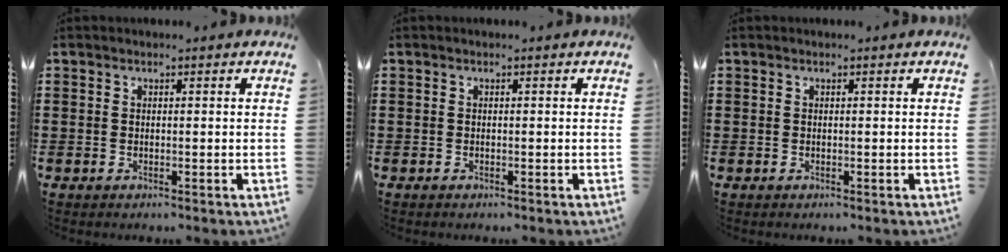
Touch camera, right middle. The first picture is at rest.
{"total": 0.0}
{"total": 0.0}